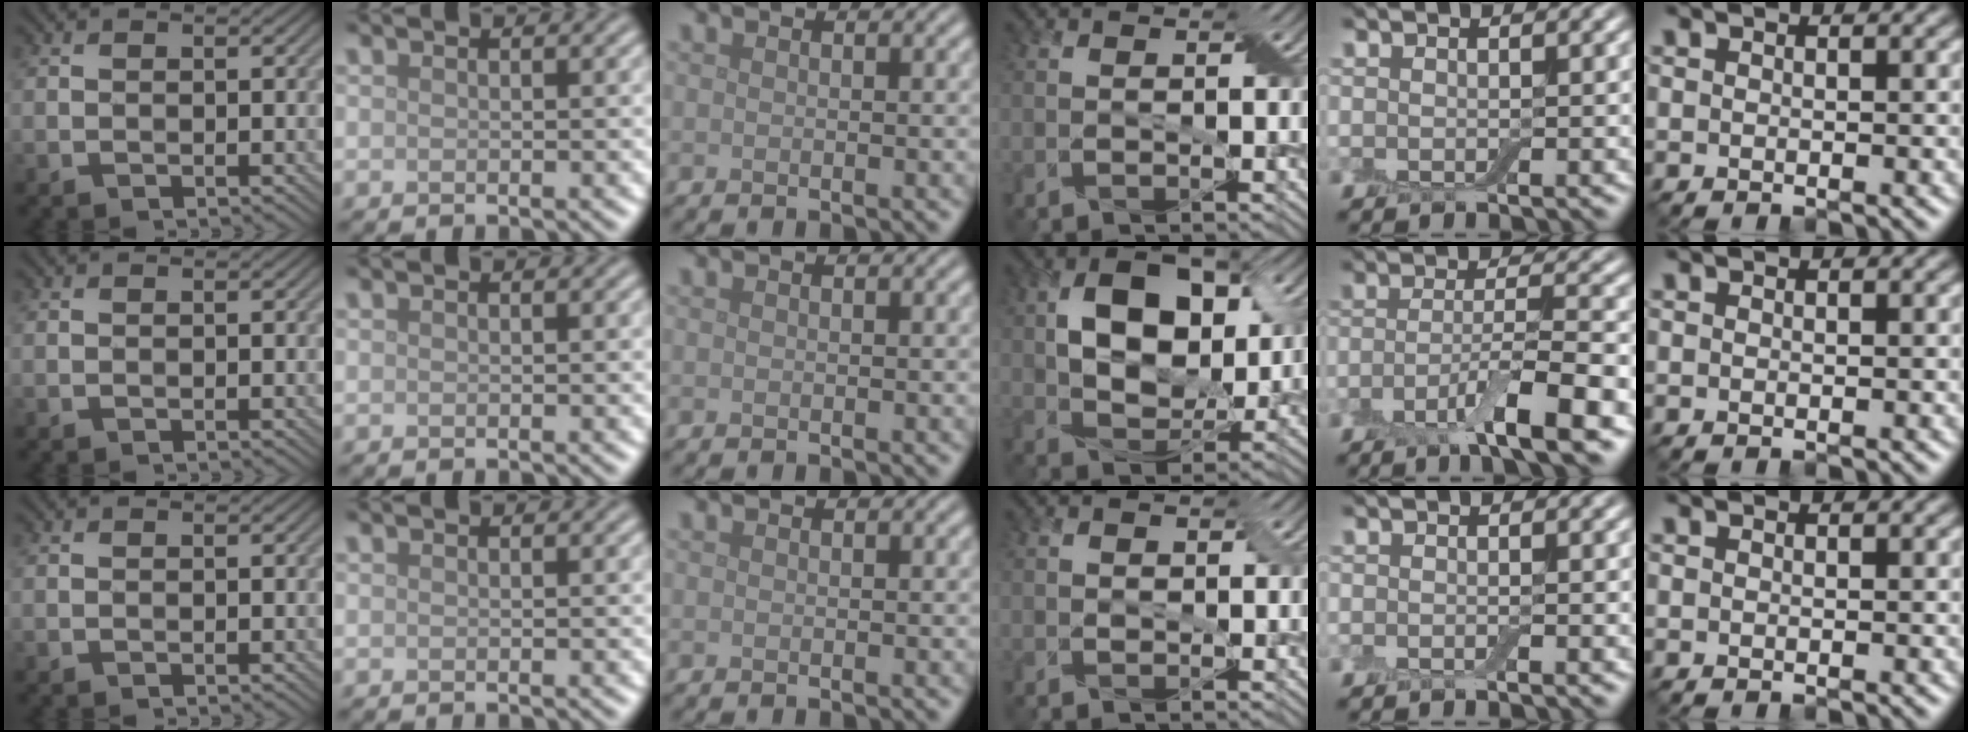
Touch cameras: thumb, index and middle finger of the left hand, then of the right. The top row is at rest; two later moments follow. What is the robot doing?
{"motion": "wipe", "object": "dish"}